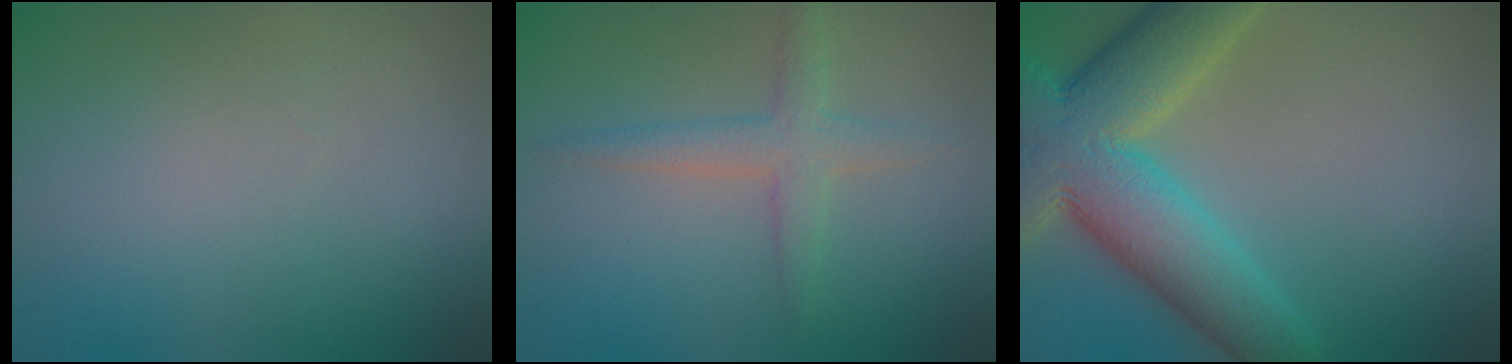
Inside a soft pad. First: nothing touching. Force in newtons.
{"total": 2.4, "press": 2.4, "slide": 0.1}
{"total": 11.6, "press": 11.6, "slide": 1.0}